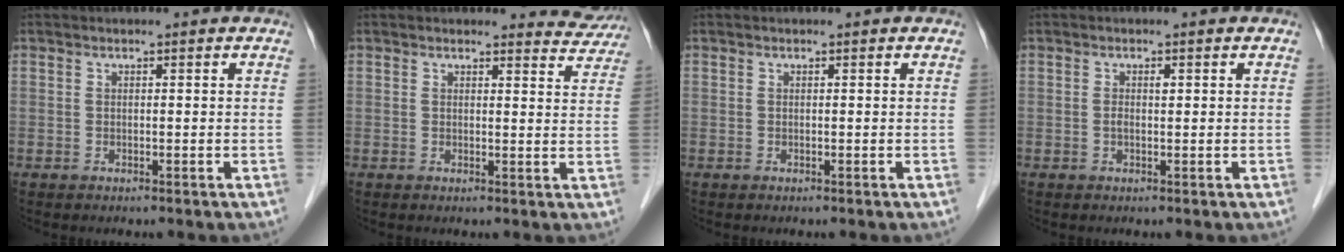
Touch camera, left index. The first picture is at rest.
{"total": 4.4, "force": [4.2, 0.9, -0.7], "torque": [0.016, -0.026, 0.025]}
{"total": 0.0}
{"total": 1.2, "force": [0.1, 0.4, 1.1], "torque": [-0.023, 0.001, 0.002]}